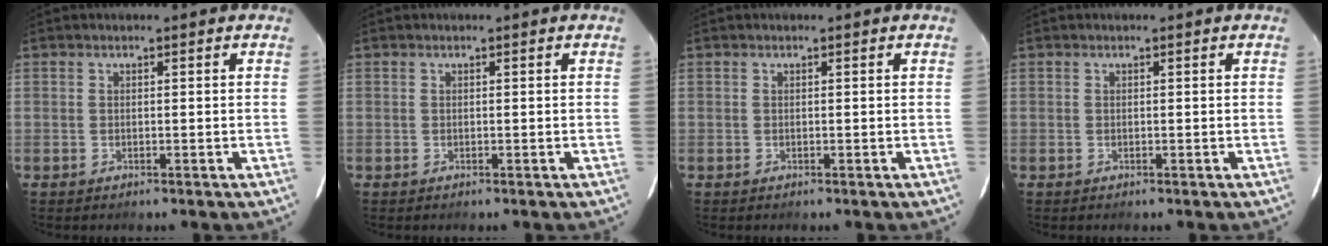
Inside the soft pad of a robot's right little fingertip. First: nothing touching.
{"total": 0.0}
{"total": 0.0}
{"total": 0.0}